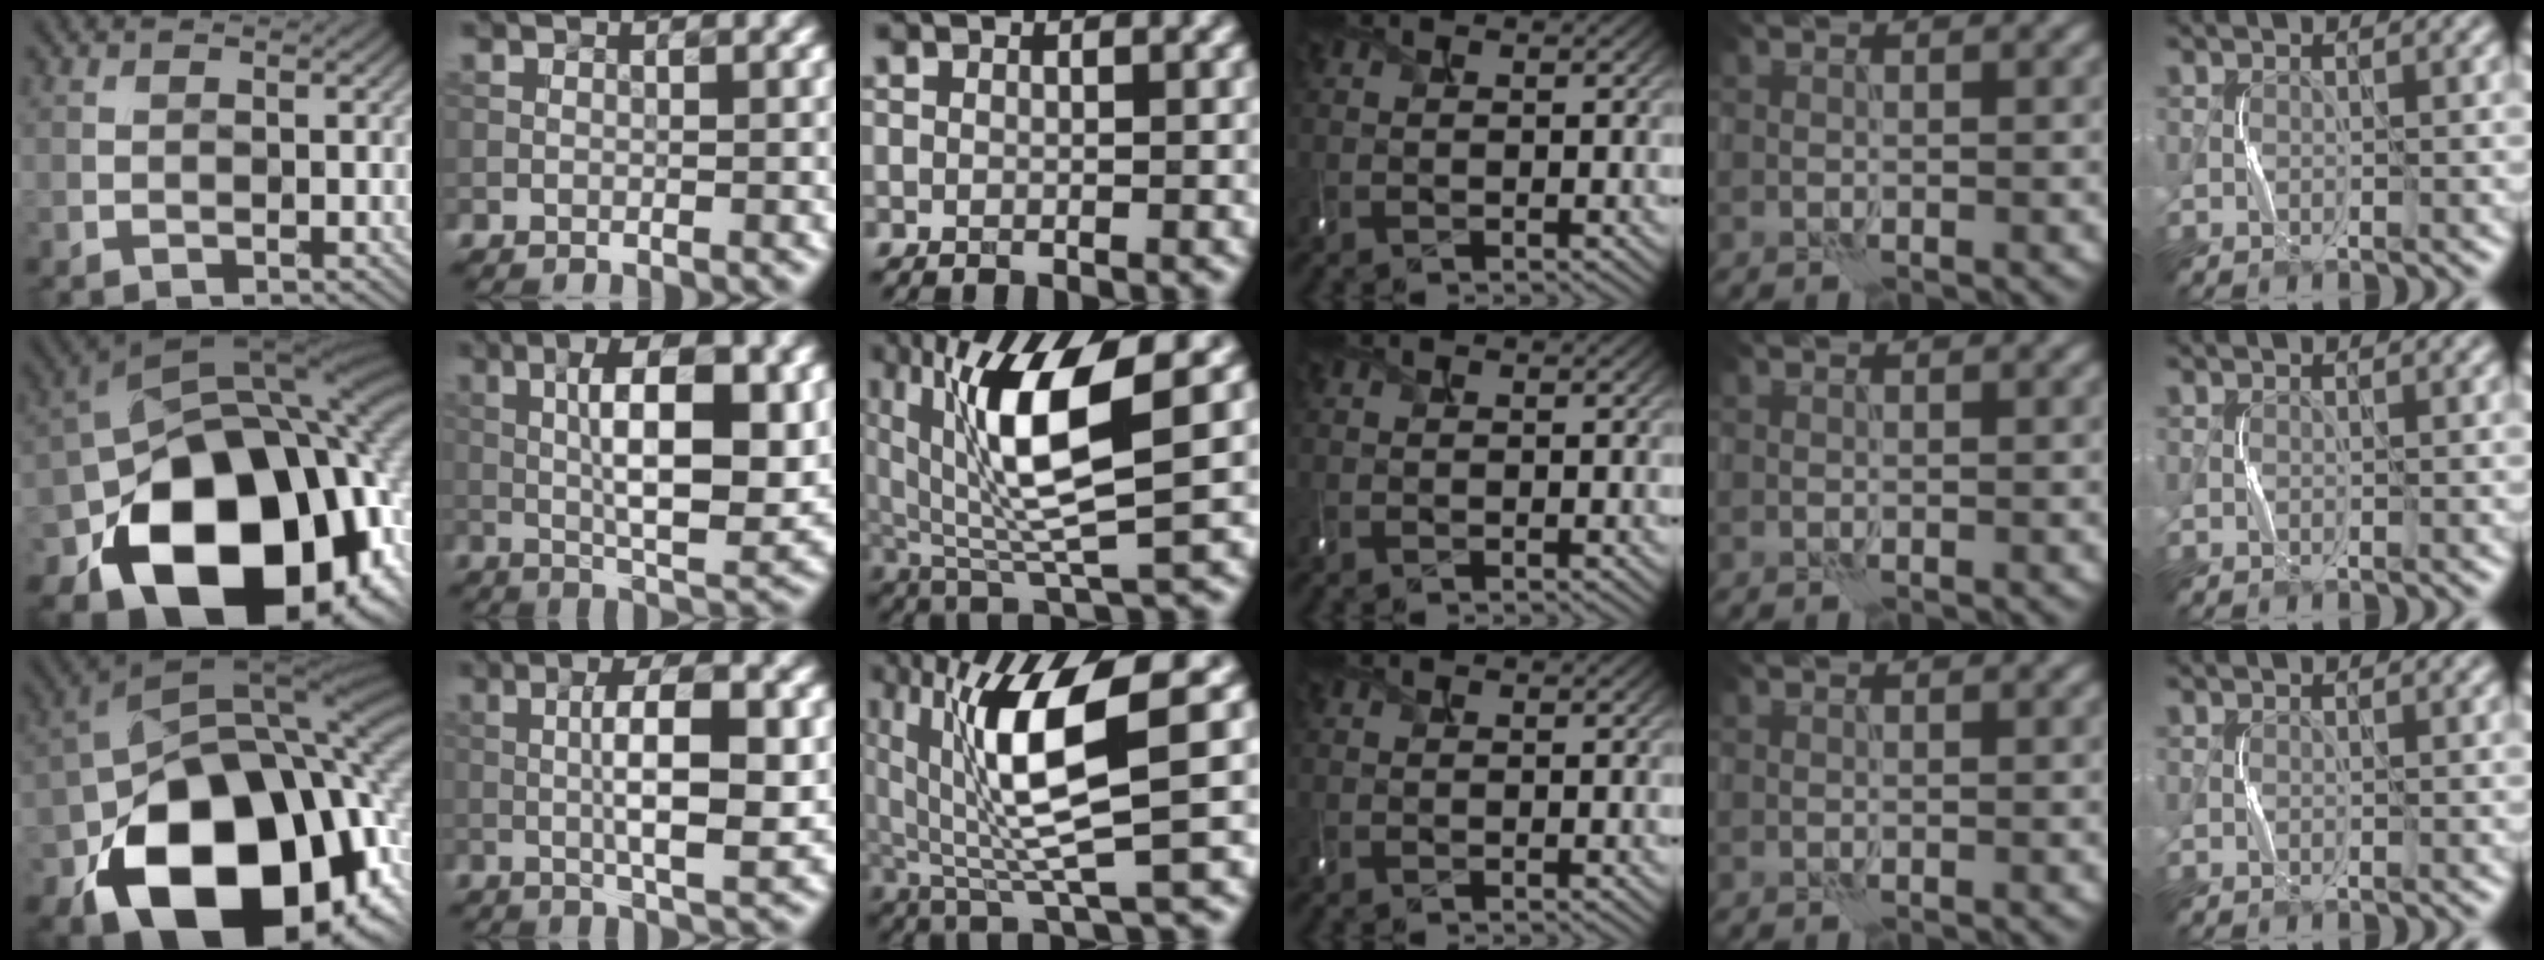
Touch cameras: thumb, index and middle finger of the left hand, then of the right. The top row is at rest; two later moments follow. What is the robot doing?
{"motion": "shake", "object": "tambourine"}